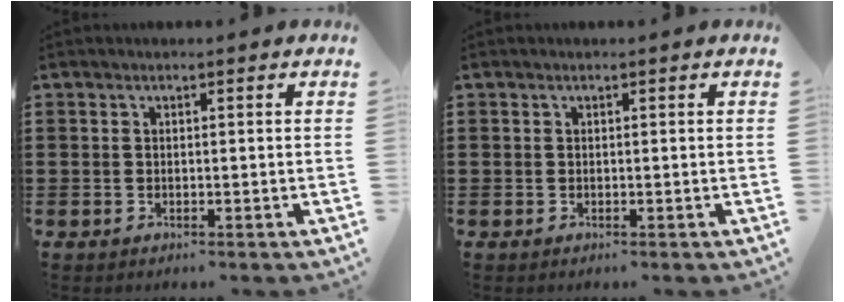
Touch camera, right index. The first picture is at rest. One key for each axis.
{"total": 0.0}